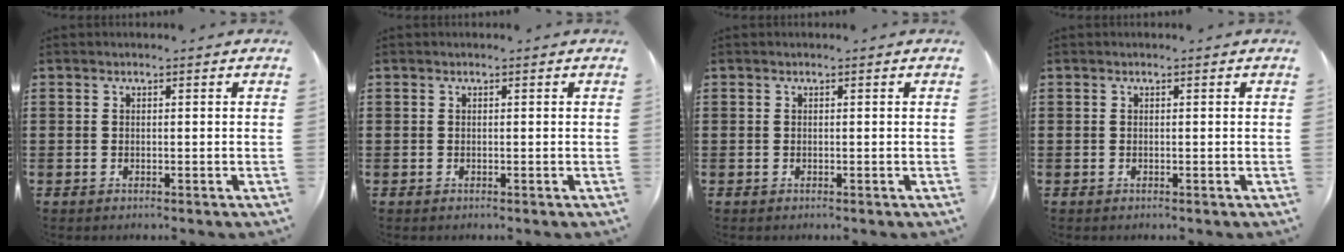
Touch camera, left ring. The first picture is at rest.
{"total": 0.0}
{"total": 0.0}
{"total": 0.0}